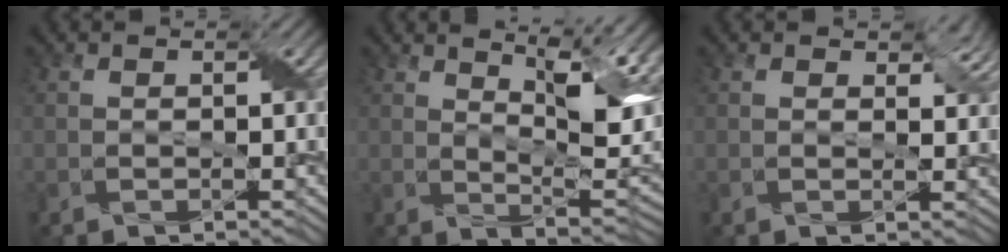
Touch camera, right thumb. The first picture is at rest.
{"total": 11.9, "force": [5.5, 4.0, 9.7], "torque": [-0.166, 0.011, 0.085]}
{"total": 3.5, "force": [2.0, 1.8, 2.2], "torque": [-0.033, -0.005, 0.031]}